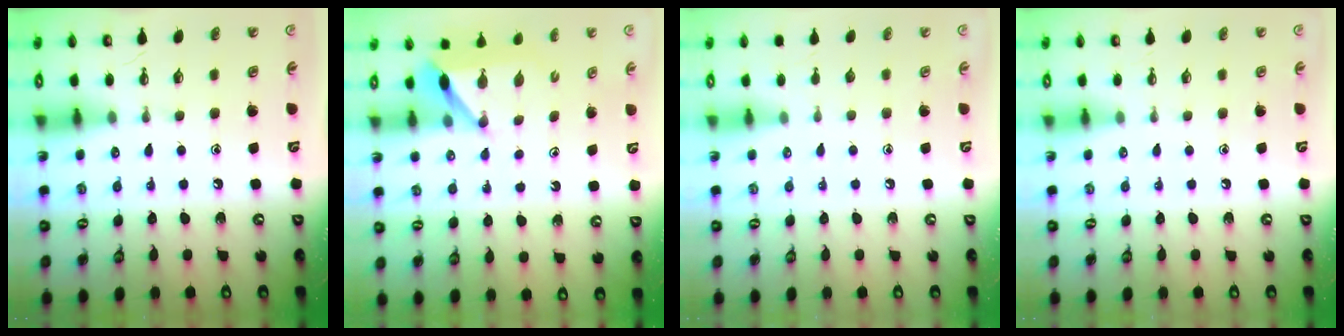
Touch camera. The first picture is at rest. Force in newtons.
{"total": 6.0, "press": 6.0, "slide": 0.5}
{"total": 0.0}
{"total": 0.0}